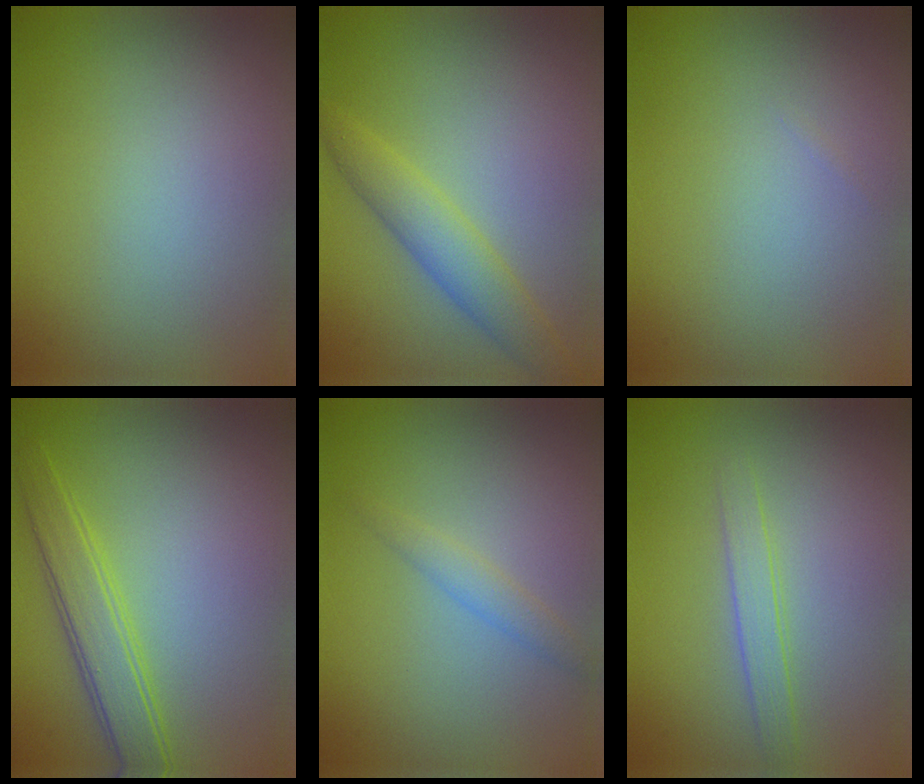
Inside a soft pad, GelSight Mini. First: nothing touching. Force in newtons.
{"total": 3.5, "press": 3.5, "slide": 0.0}
{"total": 0.0}
{"total": 3.6, "press": 3.6, "slide": 0.1}
{"total": 1.4, "press": 1.4, "slide": 0.0}
{"total": 1.7, "press": 1.7, "slide": 0.1}